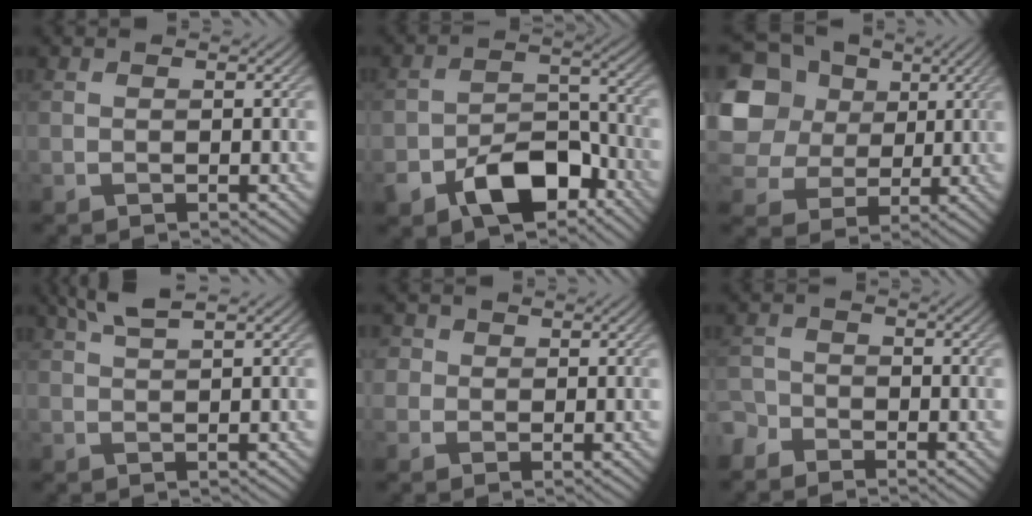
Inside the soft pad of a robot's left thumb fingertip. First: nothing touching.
{"total": 10.4, "force": [-6.1, 5.7, 6.2], "torque": [-0.104, -0.016, -0.110]}
{"total": 16.6, "force": [5.1, 14.0, 7.3], "torque": [-0.237, 0.038, 0.092]}
{"total": 3.4, "force": [2.1, 0.5, 2.7], "torque": [-0.051, 0.016, 0.044]}
{"total": 2.5, "force": [0.8, 2.3, 0.7], "torque": [-0.021, 0.002, 0.009]}
{"total": 2.6, "force": [-2.3, 1.2, 0.5], "torque": [-0.009, -0.002, -0.058]}